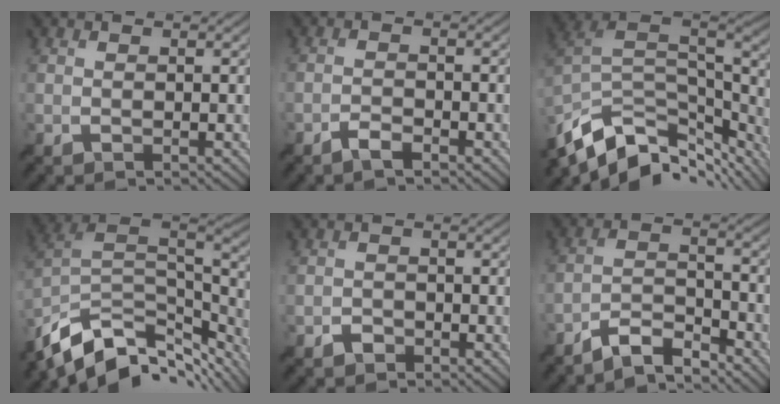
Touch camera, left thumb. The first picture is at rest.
{"total": 2.1, "force": [-1.7, 0.5, 1.1], "torque": [-0.025, 0.002, -0.037]}
{"total": 13.3, "force": [-7.7, 6.6, 8.6], "torque": [-0.217, -0.025, -0.120]}
{"total": 13.1, "force": [-8.1, 6.3, 8.1], "torque": [-0.205, -0.016, -0.133]}
{"total": 1.5, "force": [-1.1, 0.9, 0.3], "torque": [-0.003, 0.002, -0.023]}
{"total": 5.7, "force": [-5.0, 1.2, 2.4], "torque": [-0.048, 0.002, -0.103]}